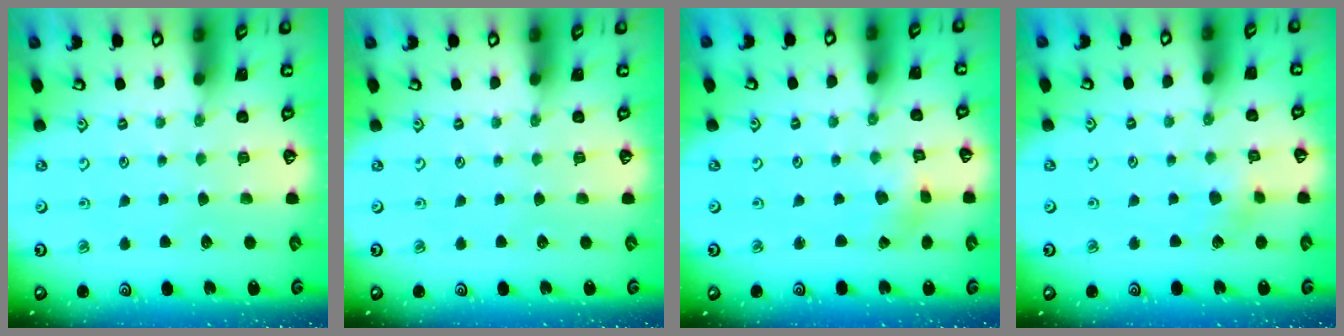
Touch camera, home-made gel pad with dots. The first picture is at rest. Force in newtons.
{"total": 0.0}
{"total": 1.1, "press": 1.0, "slide": 0.4}
{"total": 3.7, "press": 3.6, "slide": 0.5}